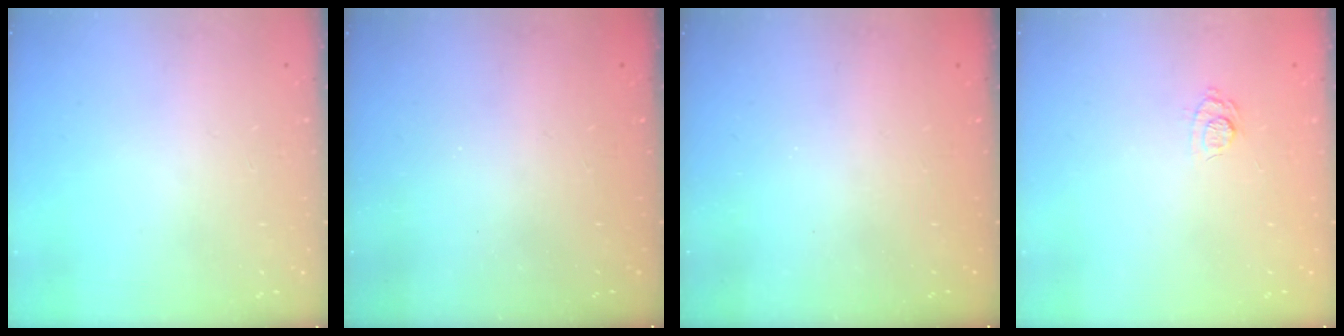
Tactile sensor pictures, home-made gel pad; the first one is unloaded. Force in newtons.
{"total": 2.3, "press": 2.2, "slide": 0.7}
{"total": 2.5, "press": 2.4, "slide": 0.7}
{"total": 8.1, "press": 7.9, "slide": 1.4}